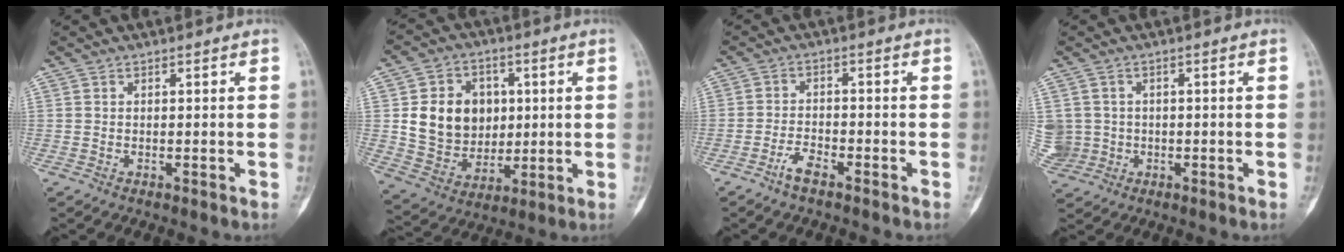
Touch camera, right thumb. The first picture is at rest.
{"total": 14.6, "force": [2.2, 12.1, 7.8], "torque": [-0.090, -0.004, 0.053]}
{"total": 3.6, "force": [-2.6, 1.1, 2.2], "torque": [-0.048, 0.018, -0.051]}
{"total": 6.6, "force": [0.0, 6.4, 1.4], "torque": [-0.034, 0.021, 0.012]}